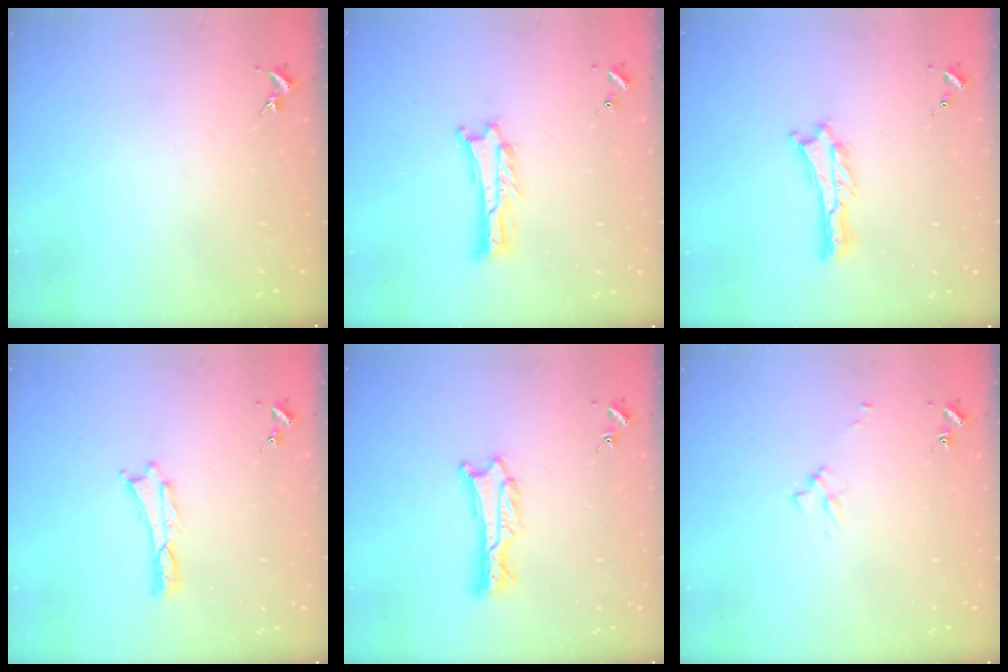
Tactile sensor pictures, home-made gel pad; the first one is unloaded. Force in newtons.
{"total": 1.1, "press": 1.1, "slide": 0.2}
{"total": 0.0}
{"total": 0.0}
{"total": 1.5, "press": 1.5, "slide": 0.2}
{"total": 2.9, "press": 2.9, "slide": 0.4}